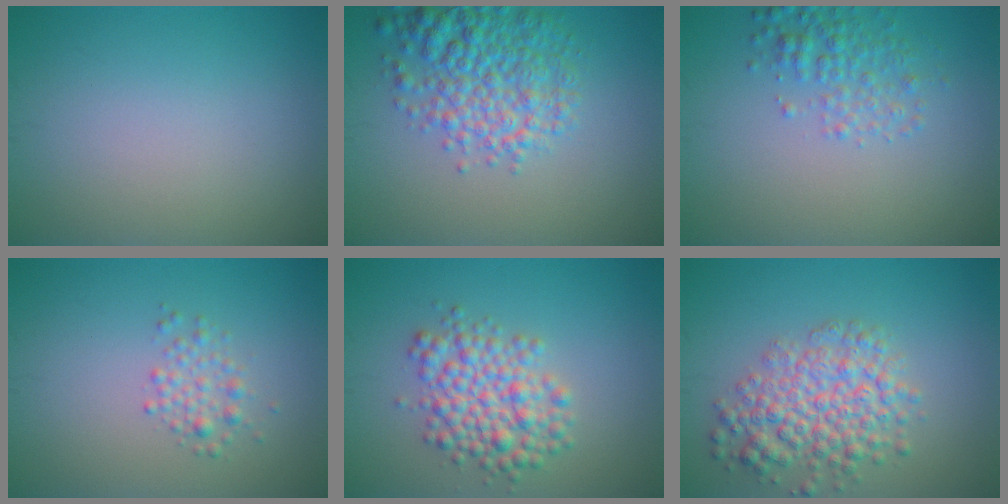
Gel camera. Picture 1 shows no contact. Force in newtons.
{"total": 5.8, "press": 5.8, "slide": 0.3}
{"total": 2.6, "press": 2.6, "slide": 0.1}
{"total": 1.8, "press": 1.8, "slide": 0.1}
{"total": 5.0, "press": 4.9, "slide": 0.2}
{"total": 5.4, "press": 5.4, "slide": 0.2}